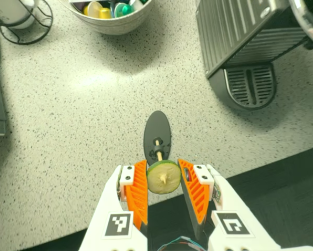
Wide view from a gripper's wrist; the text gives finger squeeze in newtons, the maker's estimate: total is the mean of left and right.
{"total": 10.7, "left": 11.6, "right": 9.8}